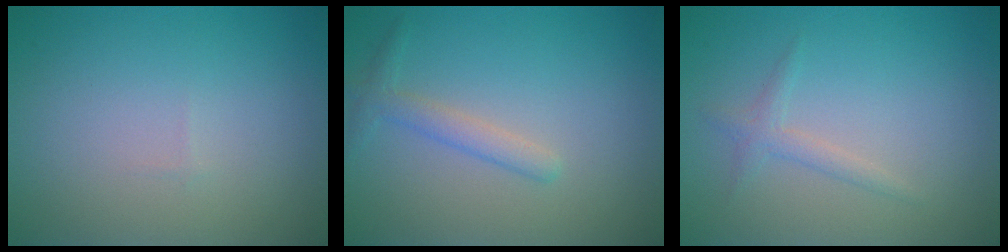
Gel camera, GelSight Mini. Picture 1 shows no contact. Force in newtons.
{"total": 1.8, "press": 1.8, "slide": 0.1}
{"total": 1.3, "press": 1.3, "slide": 0.0}